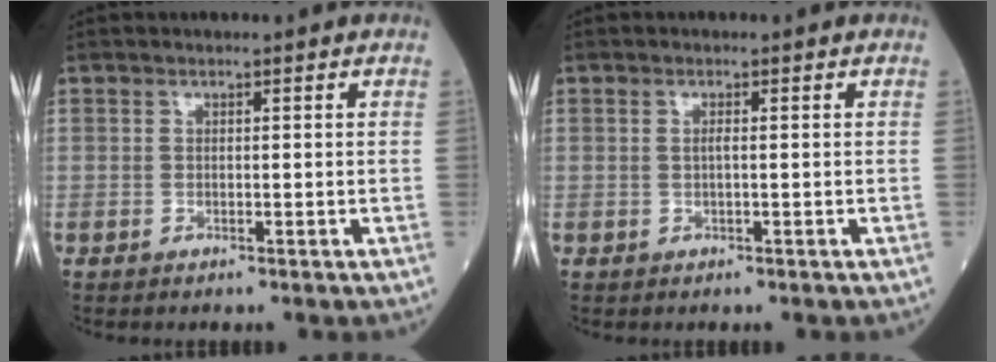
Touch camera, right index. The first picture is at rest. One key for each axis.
{"total": 1.0, "fx": 0.2, "fy": 0.1, "fz": 0.9, "tx": -0.022, "ty": 0.000, "tz": 0.002}